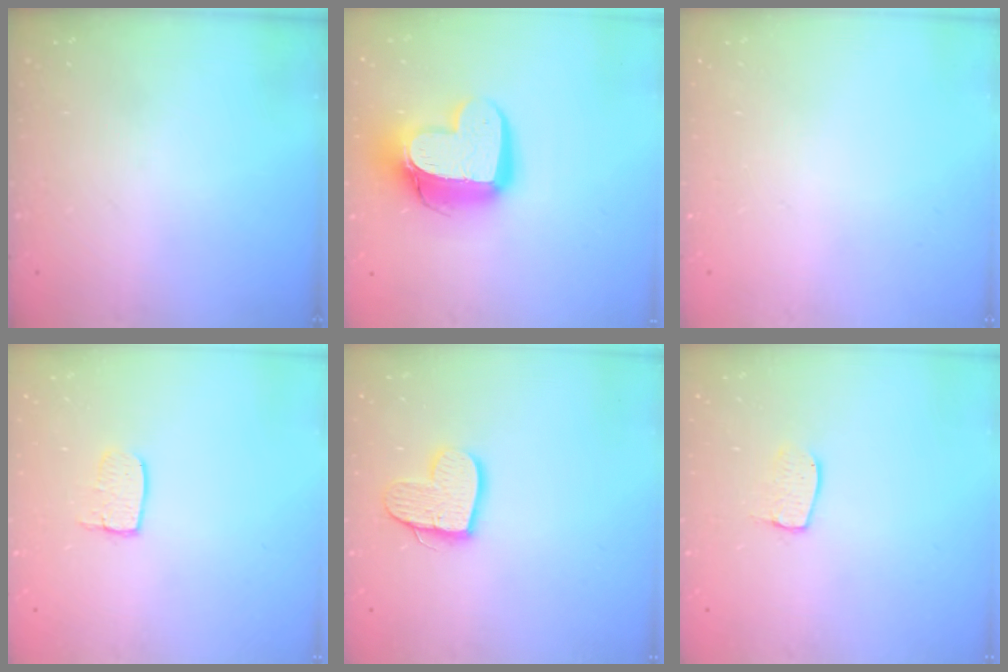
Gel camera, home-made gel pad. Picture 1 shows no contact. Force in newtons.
{"total": 15.3, "press": 15.3, "slide": 1.4}
{"total": 0.0}
{"total": 6.0, "press": 6.0, "slide": 0.5}
{"total": 11.9, "press": 11.8, "slide": 1.1}
{"total": 6.5, "press": 6.5, "slide": 0.4}